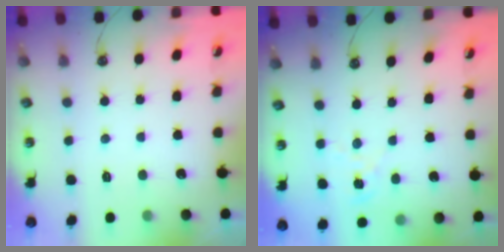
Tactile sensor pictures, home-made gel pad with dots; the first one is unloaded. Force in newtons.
{"total": 1.4, "press": 1.4, "slide": 0.2}